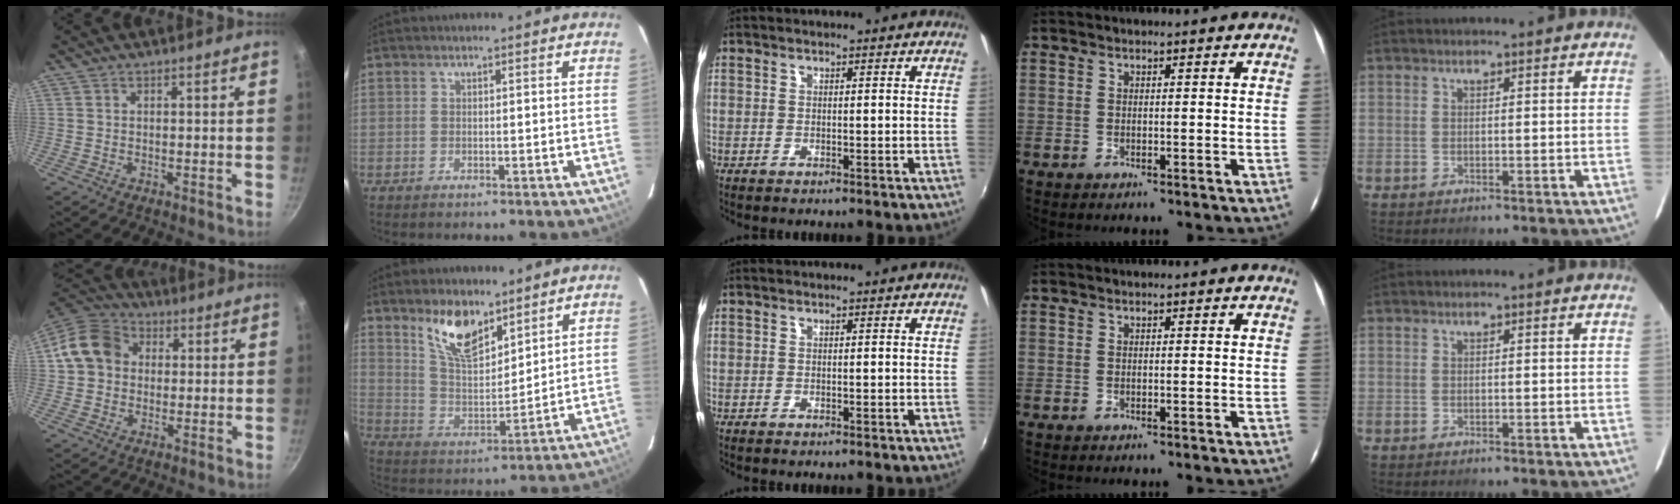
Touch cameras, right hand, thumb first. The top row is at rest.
{"thumb": {"total": 10.7, "force": [1.4, 9.0, 5.6], "torque": [-0.072, 0.024, 0.006]}, "index": {"total": 11.3, "force": [7.9, 4.4, 6.6], "torque": [-0.116, -0.003, 0.156]}}